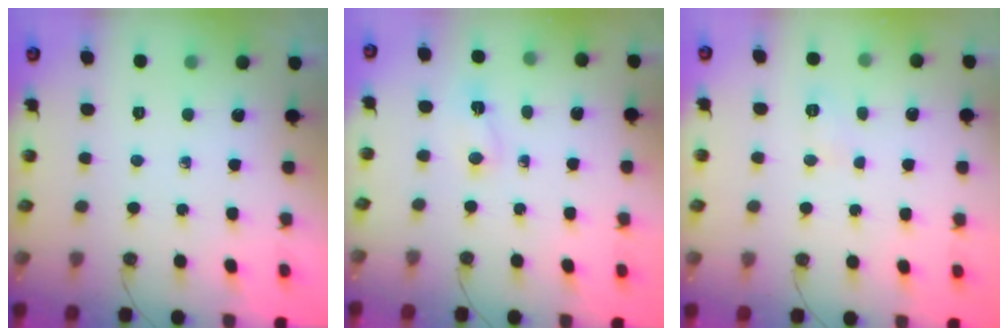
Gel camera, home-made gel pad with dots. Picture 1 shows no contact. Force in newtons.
{"total": 2.6, "press": 2.6, "slide": 0.6}
{"total": 5.0, "press": 4.9, "slide": 0.7}